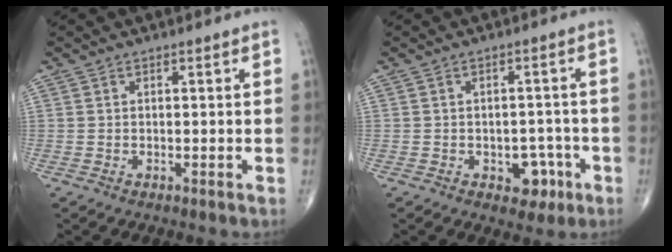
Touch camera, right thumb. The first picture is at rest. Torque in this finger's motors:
{"motor_torque": [2.87, 1.06, 0.27, -0.28, 0.09]}